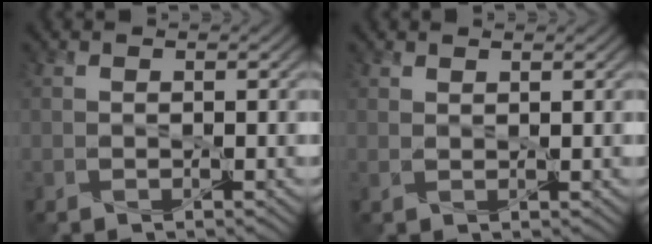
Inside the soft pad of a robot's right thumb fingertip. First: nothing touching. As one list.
[{"total": 0.8, "force": [0.7, 0.0, 0.4], "torque": [-0.012, 0.003, 0.020]}]